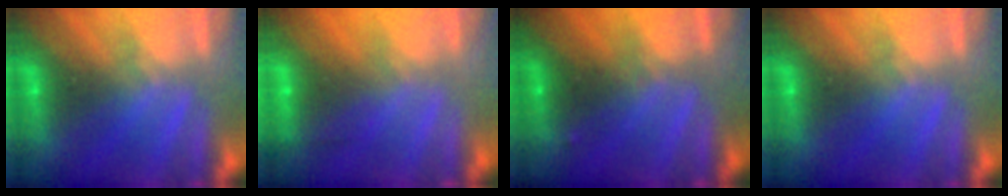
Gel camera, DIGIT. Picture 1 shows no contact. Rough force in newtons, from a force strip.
{"total": 2.4}
{"total": 2.7}
{"total": 0.0}